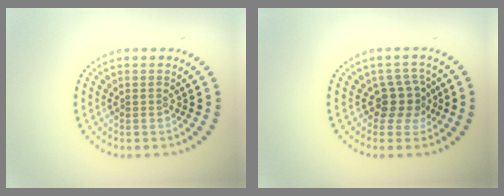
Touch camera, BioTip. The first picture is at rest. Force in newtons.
{"total": 2.6, "press": 2.0, "slide": 1.7}